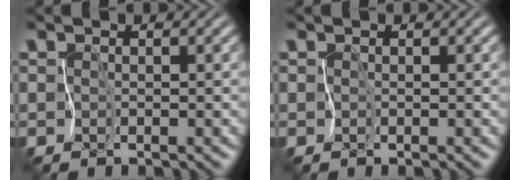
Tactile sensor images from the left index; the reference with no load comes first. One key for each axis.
{"total": 0.0}